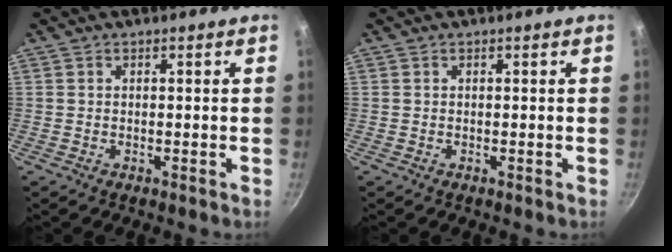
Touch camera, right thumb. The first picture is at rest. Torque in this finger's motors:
{"motor_torque": [0.00, 0.00, 0.05, -0.14, 0.00]}